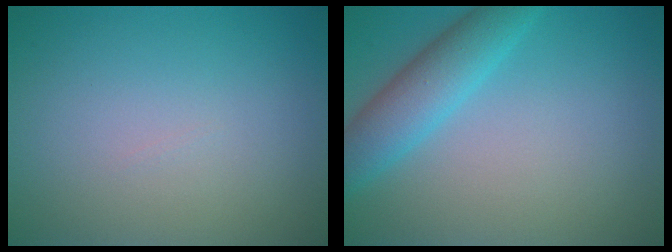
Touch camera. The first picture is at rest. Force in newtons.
{"total": 4.4, "press": 4.4, "slide": 0.1}